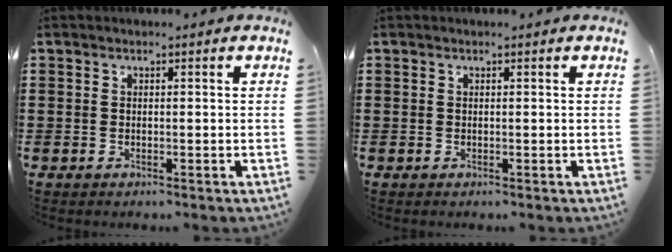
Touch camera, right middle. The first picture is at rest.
{"total": 0.0}